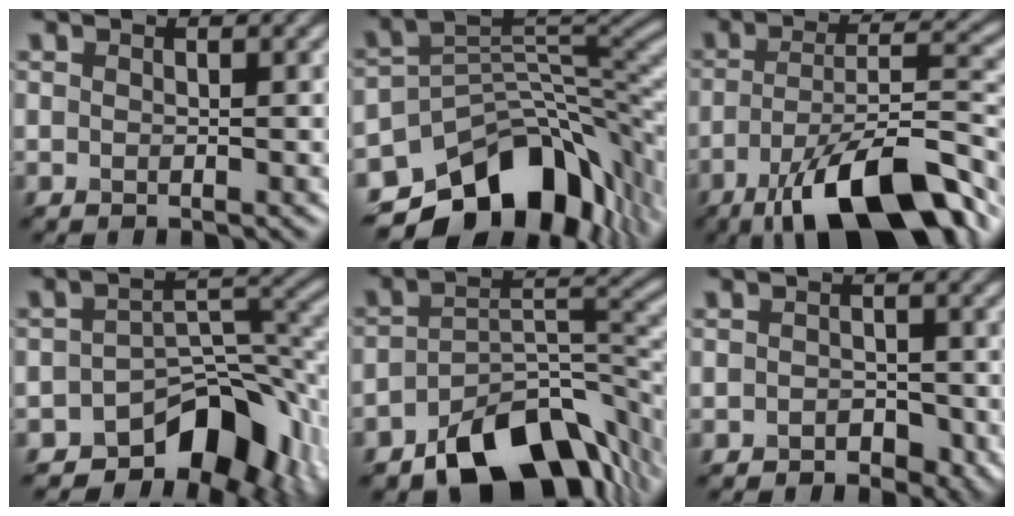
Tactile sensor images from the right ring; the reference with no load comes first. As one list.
[{"total": 13.0, "force": [-7.7, 7.4, 7.4], "torque": [-0.119, -0.003, -0.126]}, {"total": 13.1, "force": [-7.4, 4.1, 10.0], "torque": [-0.171, 0.001, -0.128]}, {"total": 9.1, "force": [-5.9, 4.5, 5.3], "torque": [-0.055, -0.002, -0.103]}, {"total": 11.2, "force": [-7.0, 5.6, 6.8], "torque": [-0.094, -0.001, -0.125]}, {"total": 1.6, "force": [-1.1, 1.1, 0.5], "torque": [-0.002, 0.004, -0.019]}]